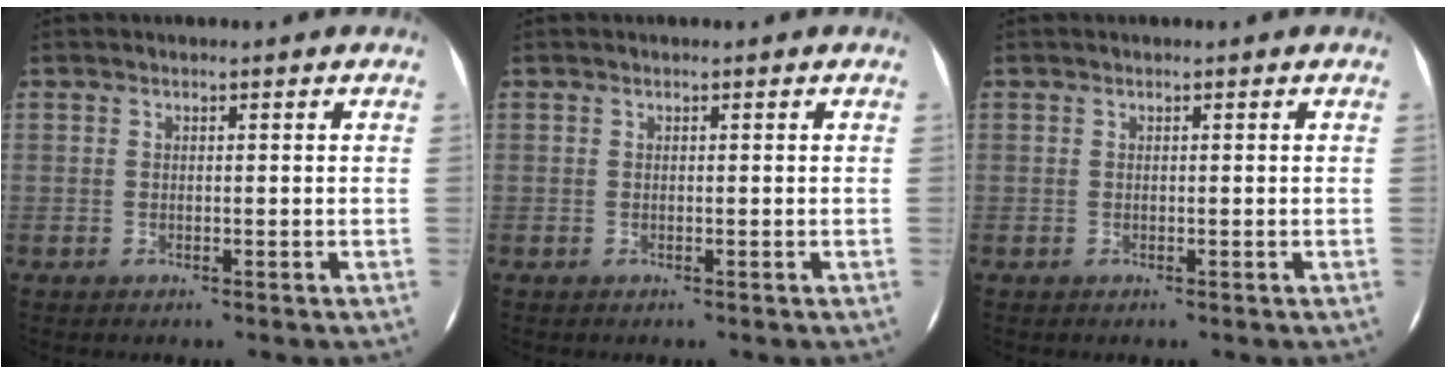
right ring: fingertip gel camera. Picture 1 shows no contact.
{"total": 0.0}
{"total": 0.0}